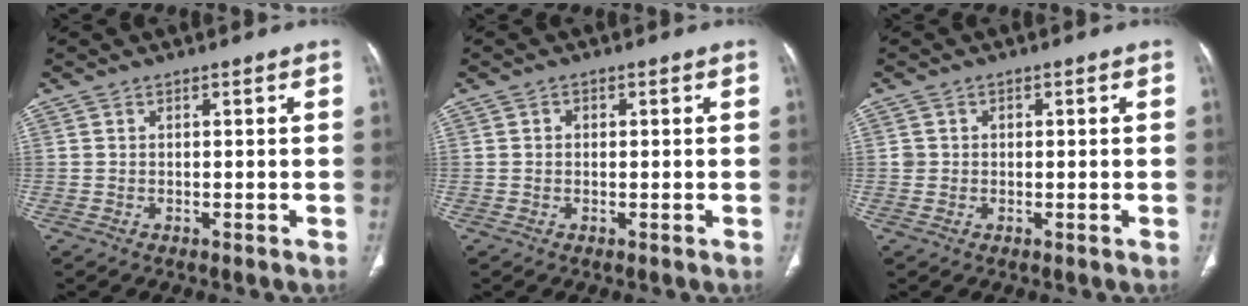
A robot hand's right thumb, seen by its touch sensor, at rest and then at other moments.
{"total": 0.9, "force": [0.1, 0.8, 0.4], "torque": [0.000, 0.003, -0.001]}
{"total": 1.6, "force": [0.0, 1.5, 0.3], "torque": [0.001, 0.006, 0.001]}